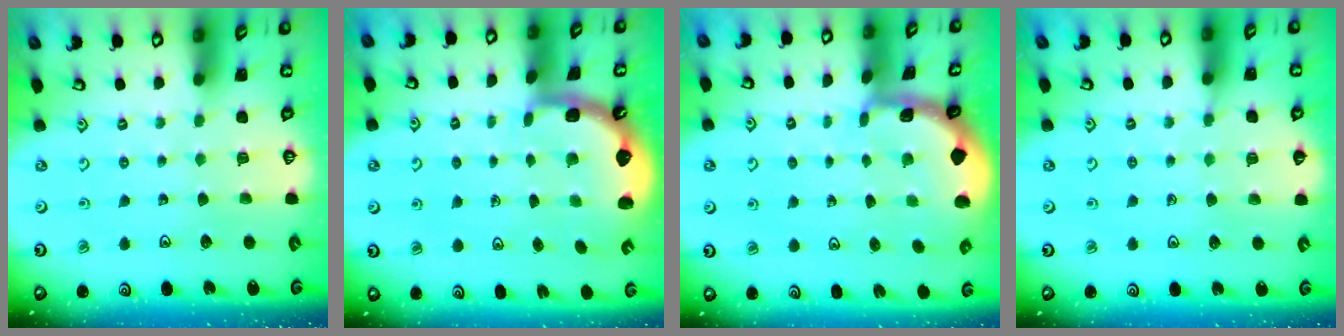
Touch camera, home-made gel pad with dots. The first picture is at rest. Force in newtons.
{"total": 2.5, "press": 1.6, "slide": 1.9}
{"total": 2.3, "press": 2.3, "slide": 0.3}
{"total": 5.0, "press": 4.9, "slide": 1.0}